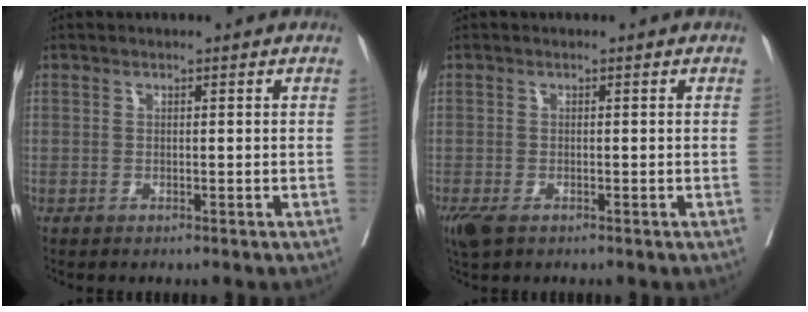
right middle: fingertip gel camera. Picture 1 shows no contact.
{"total": 3.8, "force": [-2.2, 1.8, 2.4], "torque": [-0.056, -0.014, -0.038]}